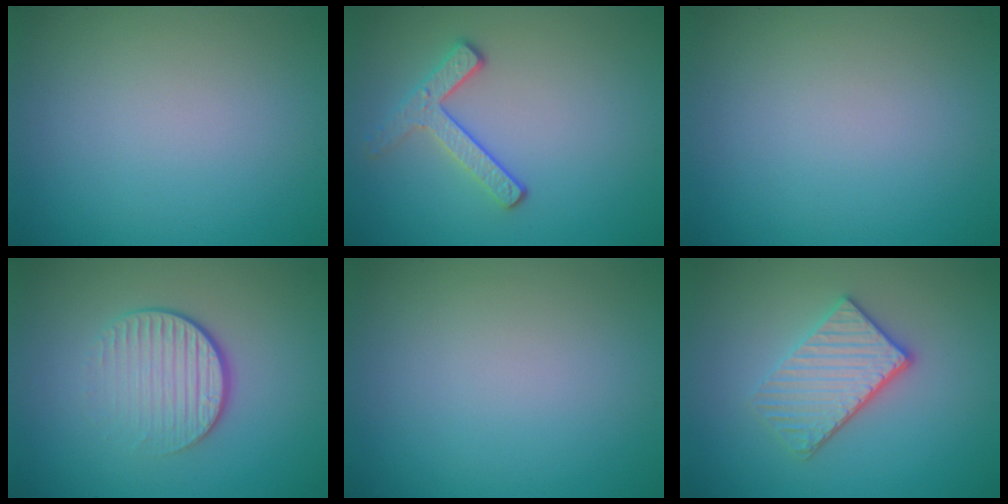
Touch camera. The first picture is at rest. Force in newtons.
{"total": 2.7, "press": 2.3, "slide": 1.3}
{"total": 0.0}
{"total": 4.2, "press": 2.6, "slide": 3.2}
{"total": 0.0}
{"total": 3.8, "press": 3.2, "slide": 2.0}